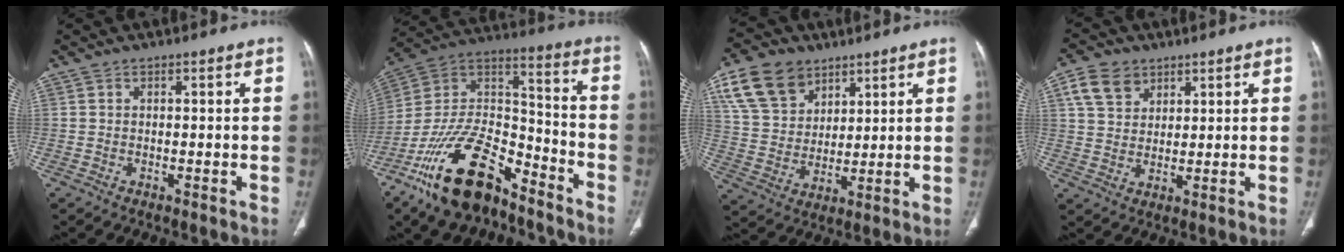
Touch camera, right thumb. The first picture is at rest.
{"total": 21.9, "force": [-14.5, 9.9, 13.2], "torque": [-0.230, 0.083, -0.261]}
{"total": 13.9, "force": [7.7, 9.5, 6.5], "torque": [-0.107, -0.015, 0.154]}
{"total": 7.6, "force": [3.9, 5.5, 3.4], "torque": [-0.046, -0.011, 0.077]}